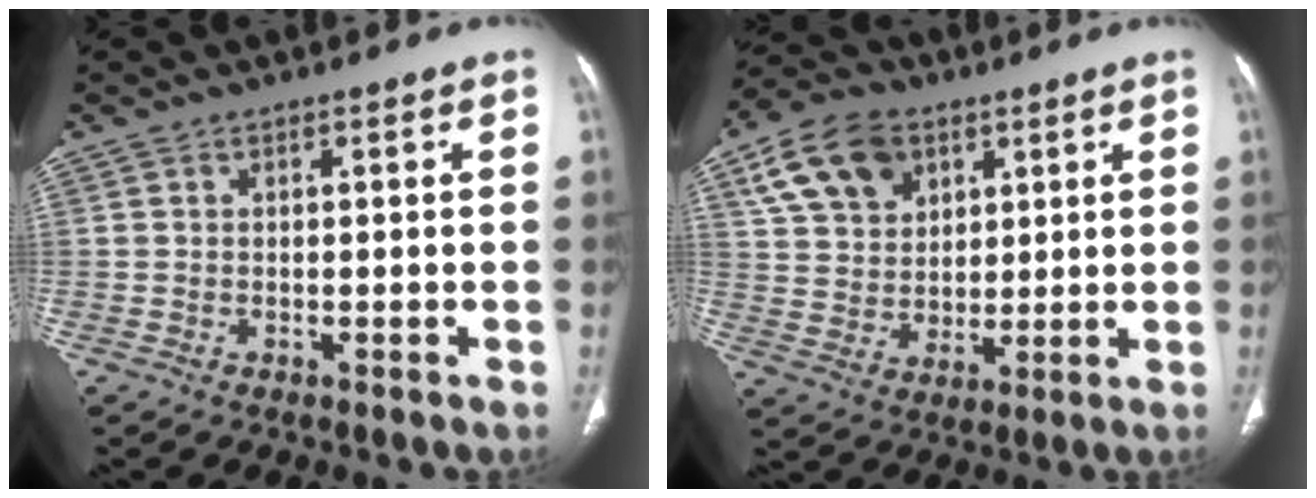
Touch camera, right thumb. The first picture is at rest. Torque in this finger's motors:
{"motor_torque": [-0.98, 1.73, 0.36, -0.32, 0.13]}